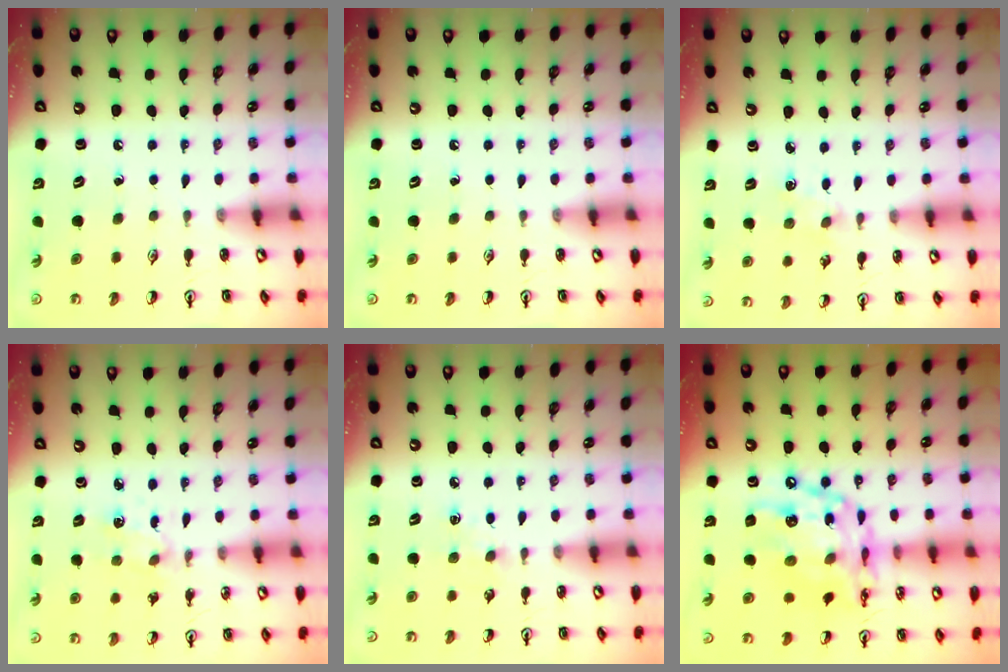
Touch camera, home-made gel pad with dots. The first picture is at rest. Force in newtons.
{"total": 0.0}
{"total": 1.5, "press": 1.4, "slide": 0.2}
{"total": 2.0, "press": 2.0, "slide": 0.2}
{"total": 6.3, "press": 6.2, "slide": 0.7}
{"total": 19.3, "press": 19.2, "slide": 1.5}